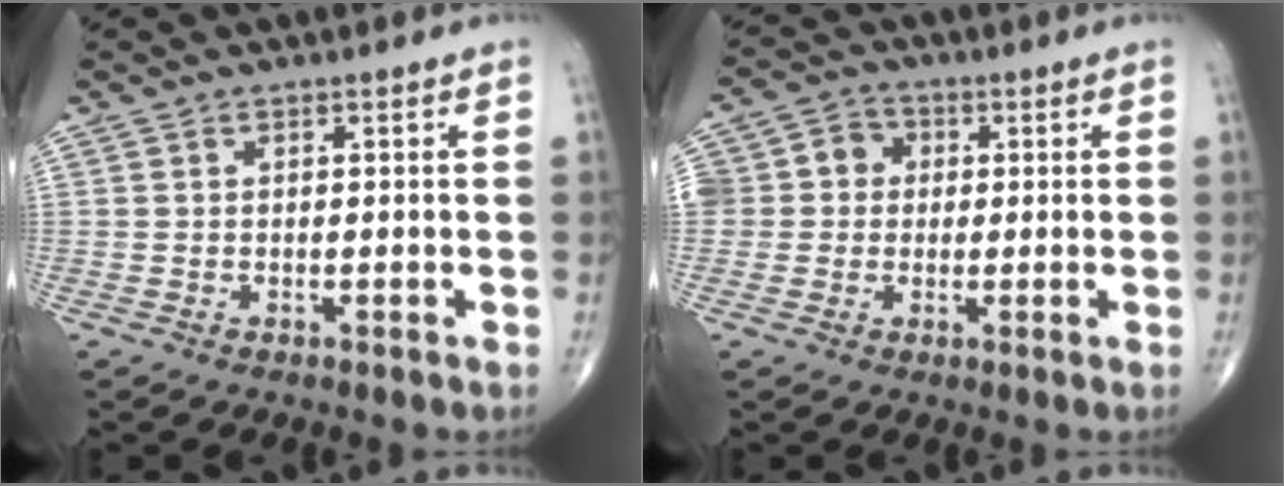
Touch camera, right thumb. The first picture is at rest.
{"total": 8.6, "force": [0.9, 7.8, 3.3], "torque": [-0.044, 0.025, 0.010]}